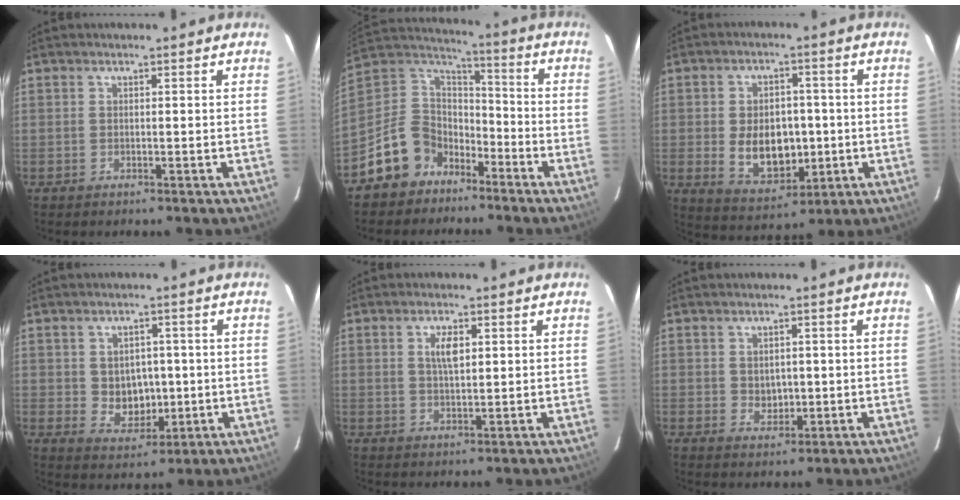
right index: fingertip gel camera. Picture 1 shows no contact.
{"total": 13.4, "force": [-8.7, 9.5, 3.7], "torque": [-0.102, 0.042, -0.149]}
{"total": 10.8, "force": [-1.1, 7.1, 8.0], "torque": [-0.156, -0.001, 0.001]}
{"total": 6.5, "force": [0.0, 5.5, 3.6], "torque": [-0.065, 0.005, 0.016]}
{"total": 3.6, "force": [1.2, 1.4, 3.0], "torque": [-0.055, 0.002, 0.021]}
{"total": 3.1, "force": [0.2, 2.5, 1.8], "torque": [-0.027, 0.002, 0.009]}